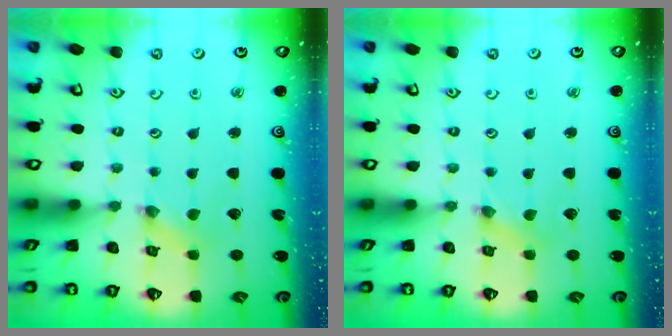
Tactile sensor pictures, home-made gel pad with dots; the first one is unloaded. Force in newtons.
{"total": 0.0}